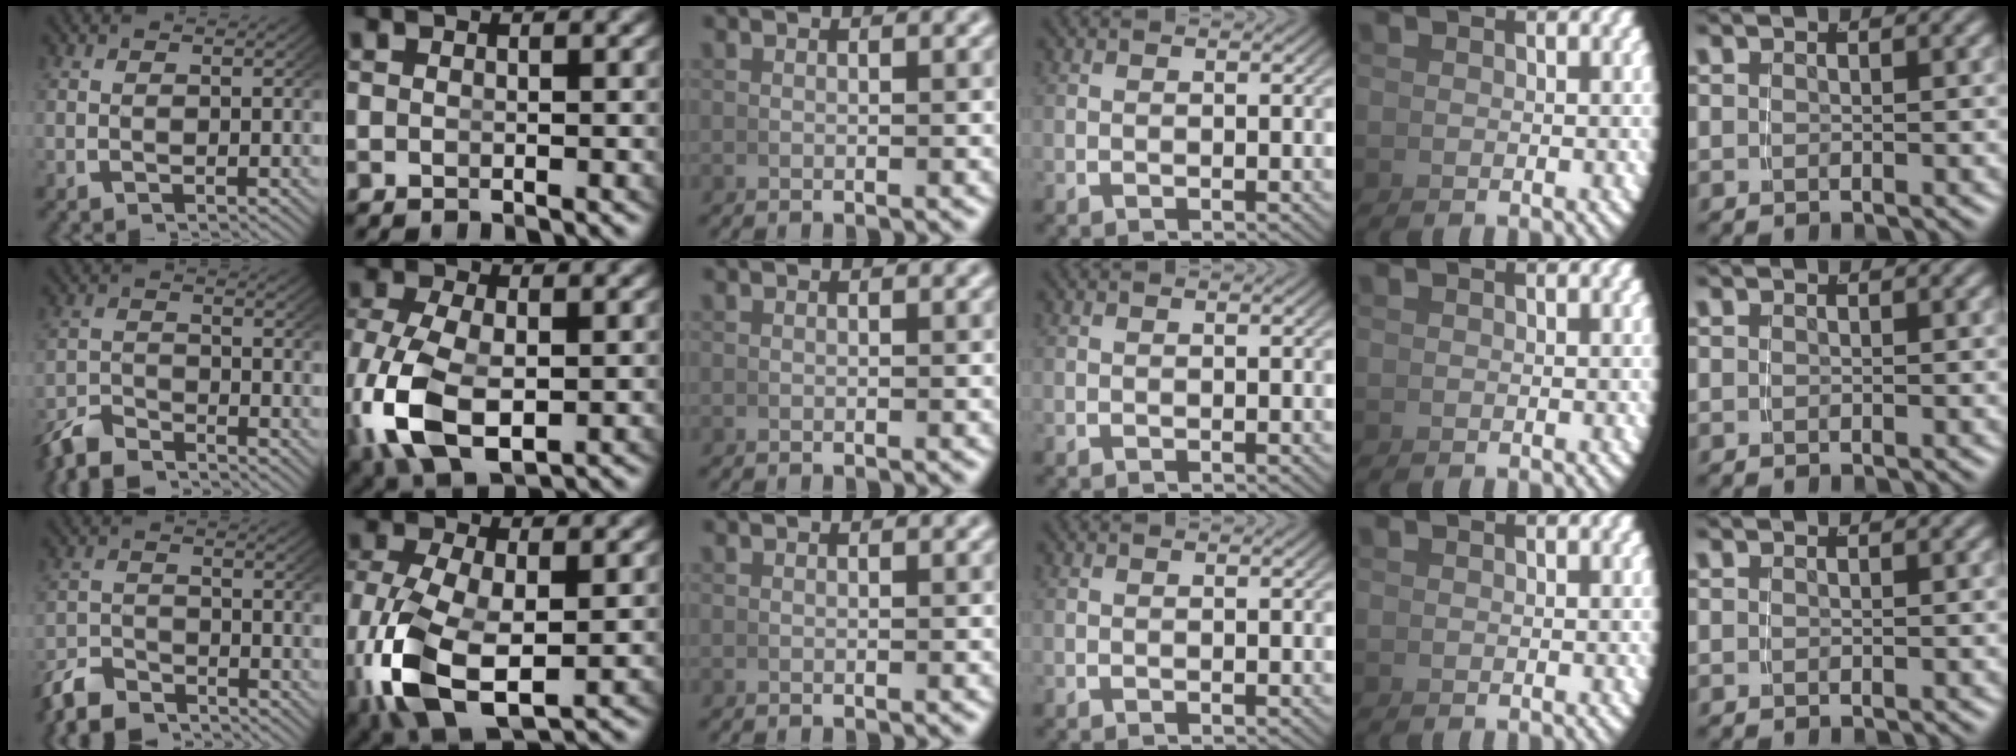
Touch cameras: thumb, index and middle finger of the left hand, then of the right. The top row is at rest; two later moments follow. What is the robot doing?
{"motion": "grasp_and_lifting", "object": "coin"}